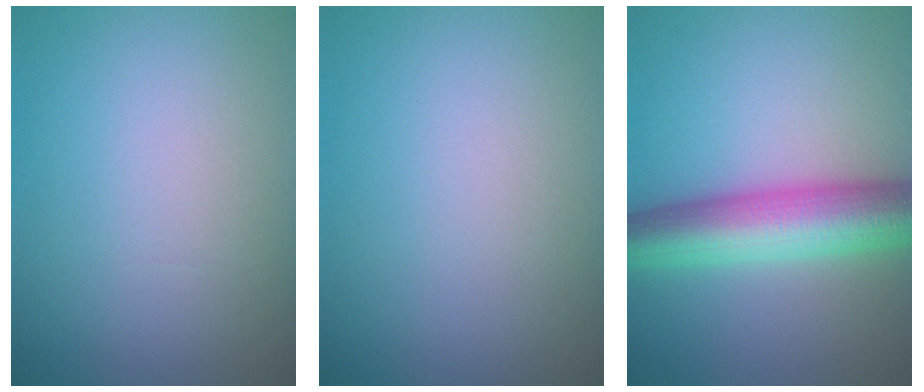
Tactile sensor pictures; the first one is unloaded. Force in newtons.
{"total": 0.0}
{"total": 7.8, "press": 7.8, "slide": 0.1}